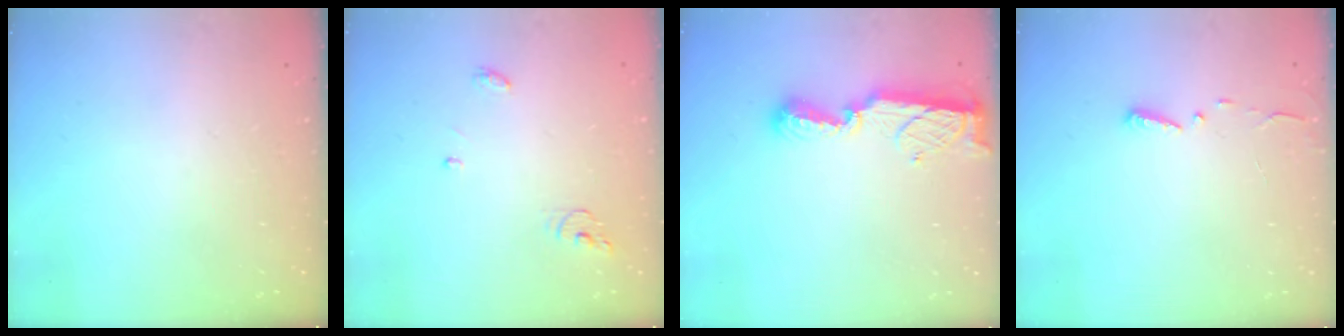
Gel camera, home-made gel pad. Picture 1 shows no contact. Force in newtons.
{"total": 4.5, "press": 4.5, "slide": 0.3}
{"total": 8.5, "press": 8.4, "slide": 0.2}
{"total": 3.0, "press": 2.9, "slide": 0.3}